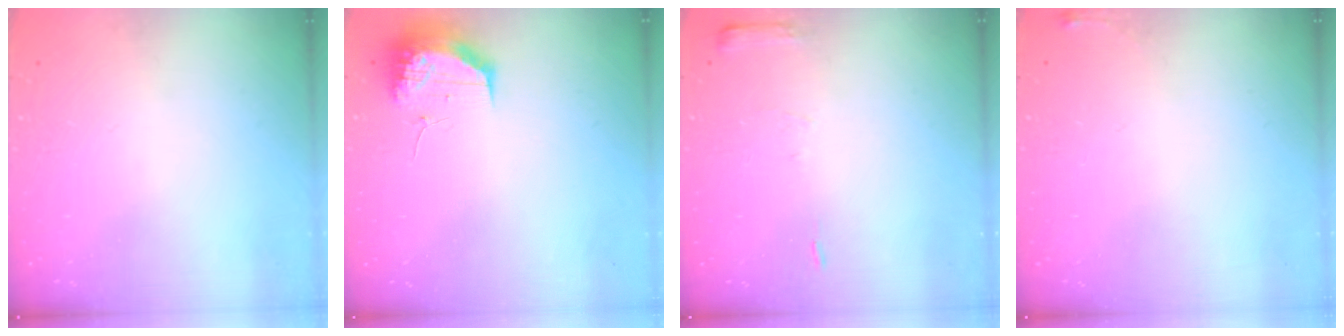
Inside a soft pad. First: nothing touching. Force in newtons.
{"total": 11.5, "press": 11.1, "slide": 3.1}
{"total": 4.9, "press": 4.9, "slide": 0.7}
{"total": 3.6, "press": 3.6, "slide": 0.6}